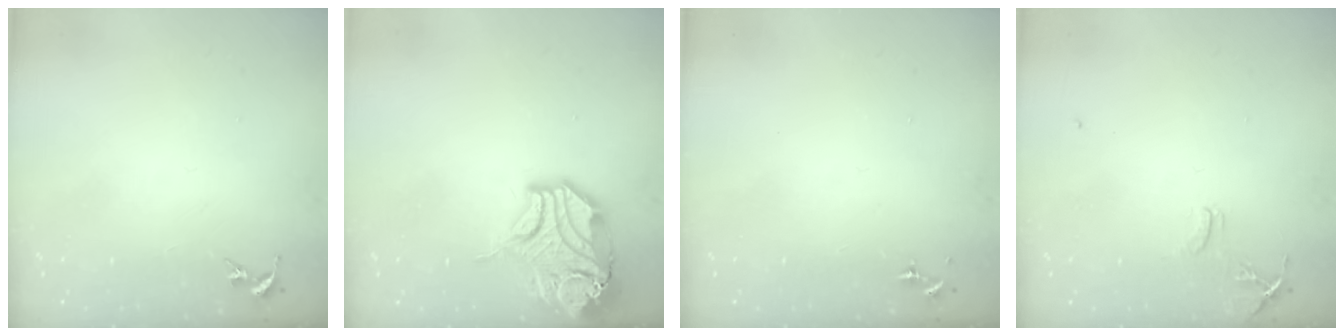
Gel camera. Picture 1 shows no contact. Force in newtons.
{"total": 16.2, "press": 16.0, "slide": 2.3}
{"total": 0.0}
{"total": 7.1, "press": 7.0, "slide": 0.8}